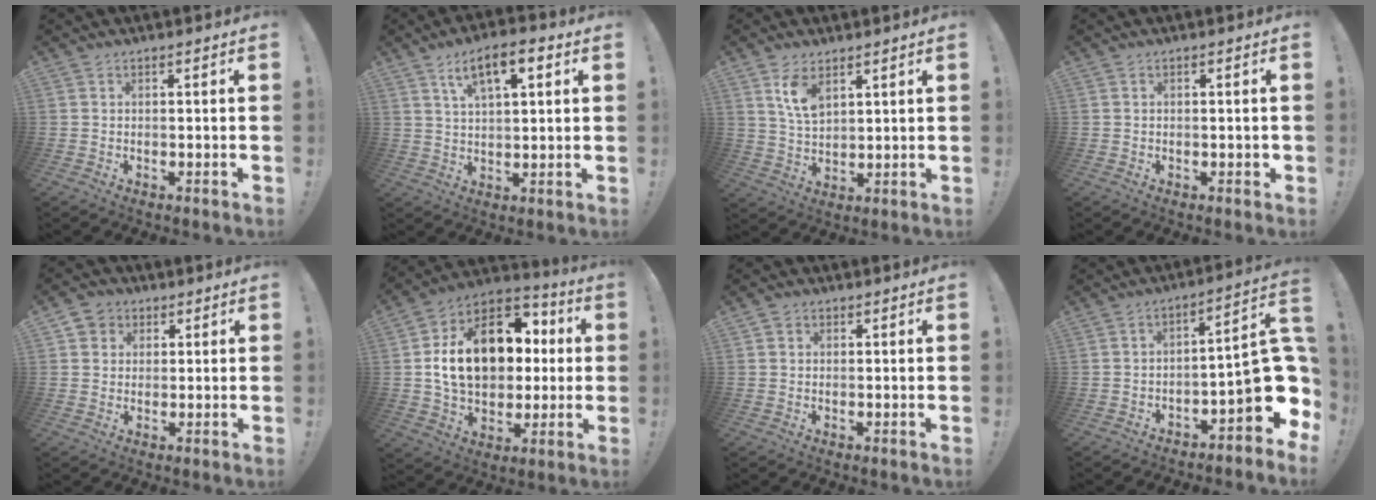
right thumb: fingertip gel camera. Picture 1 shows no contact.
{"total": 9.5, "force": [4.4, 3.7, 7.5], "torque": [-0.116, -0.007, 0.074]}
{"total": 8.0, "force": [4.7, 4.2, 4.9], "torque": [-0.083, -0.019, 0.086]}
{"total": 0.9, "force": [-0.2, 0.6, 0.7], "torque": [-0.010, 0.003, -0.004]}
{"total": 4.8, "force": [1.4, 4.5, 0.9], "torque": [-0.012, -0.002, 0.026]}
{"total": 21.2, "force": [3.5, 14.9, 14.6], "torque": [-0.233, 0.001, 0.078]}
{"total": 1.5, "force": [0.5, 1.4, 0.3], "torque": [0.004, -0.002, 0.008]}
{"total": 13.4, "force": [-3.3, 4.9, 12.0], "torque": [-0.132, 0.007, -0.047]}